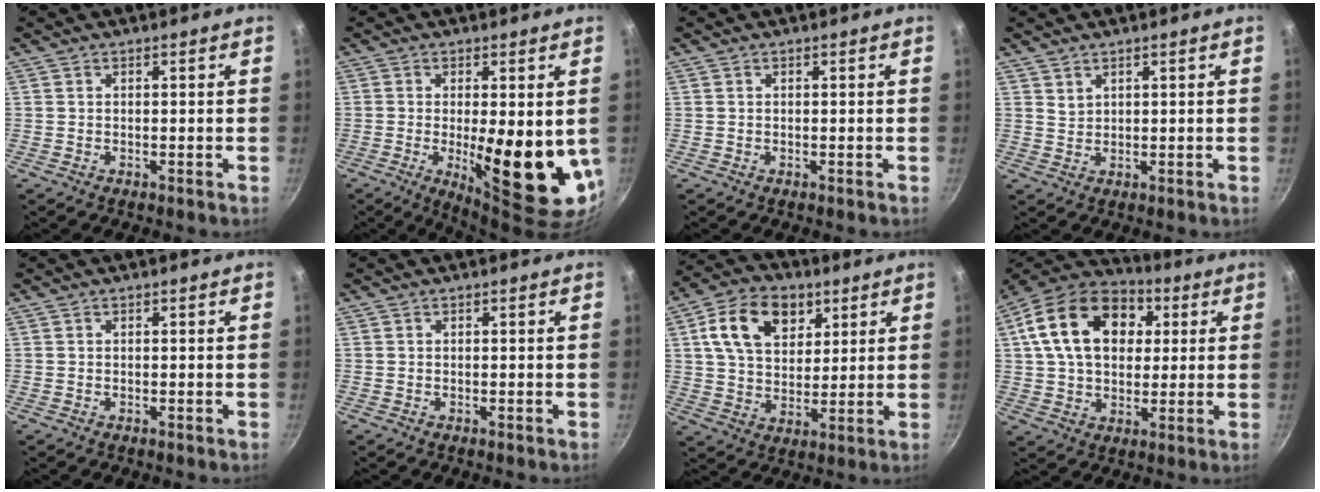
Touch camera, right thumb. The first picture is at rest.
{"total": 15.1, "force": [-1.3, 4.6, 14.3], "torque": [-0.188, -0.023, -0.005]}
{"total": 0.0}
{"total": 1.6, "force": [1.3, 0.8, 0.4], "torque": [-0.004, -0.005, 0.028]}
{"total": 0.0}
{"total": 0.0}
{"total": 14.5, "force": [5.7, 9.9, 9.0], "torque": [-0.129, -0.007, 0.090]}
{"total": 20.5, "force": [5.5, 14.2, 13.6], "torque": [-0.217, 0.014, 0.082]}